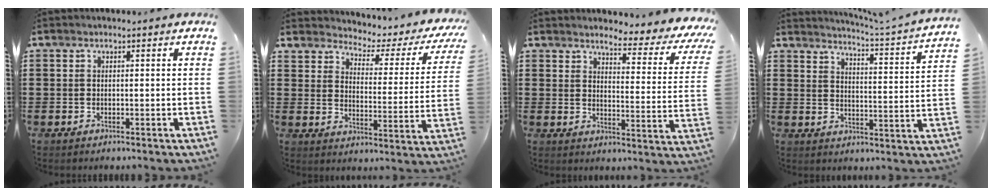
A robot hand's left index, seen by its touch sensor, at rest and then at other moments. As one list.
[{"total": 2.7, "force": [2.3, 1.0, 1.1], "torque": [-0.032, -0.027, 0.027]}, {"total": 4.4, "force": [3.6, 0.3, 2.5], "torque": [-0.043, -0.040, 0.049]}, {"total": 3.3, "force": [2.8, -1.2, 1.0], "torque": [-0.038, -0.039, 0.039]}]